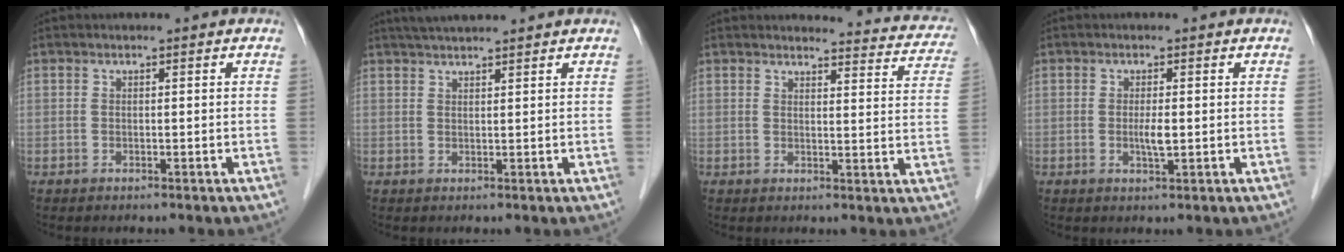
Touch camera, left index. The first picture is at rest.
{"total": 4.6, "force": [4.1, 0.1, 2.1], "torque": [-0.031, 0.029, 0.070]}
{"total": 11.9, "force": [11.5, 2.6, 1.8], "torque": [0.018, -0.048, 0.092]}
{"total": 2.1, "force": [-0.3, 0.3, 2.0], "torque": [-0.041, -0.006, -0.005]}